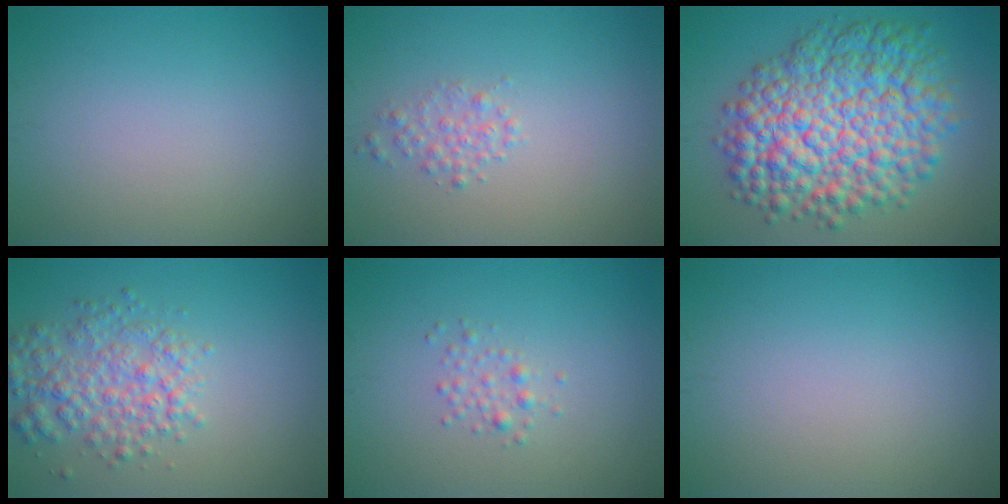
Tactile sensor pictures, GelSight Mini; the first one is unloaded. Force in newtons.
{"total": 1.5, "press": 1.5, "slide": 0.1}
{"total": 12.5, "press": 12.5, "slide": 0.3}
{"total": 4.5, "press": 4.5, "slide": 0.2}
{"total": 1.3, "press": 1.3, "slide": 0.0}
{"total": 0.0}